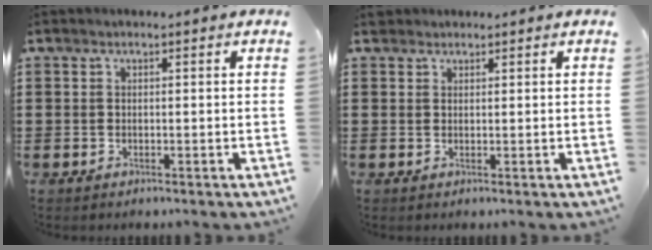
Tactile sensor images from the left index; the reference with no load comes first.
{"total": 1.4, "force": [1.2, 0.7, 0.2], "torque": [-0.008, 0.004, 0.024]}